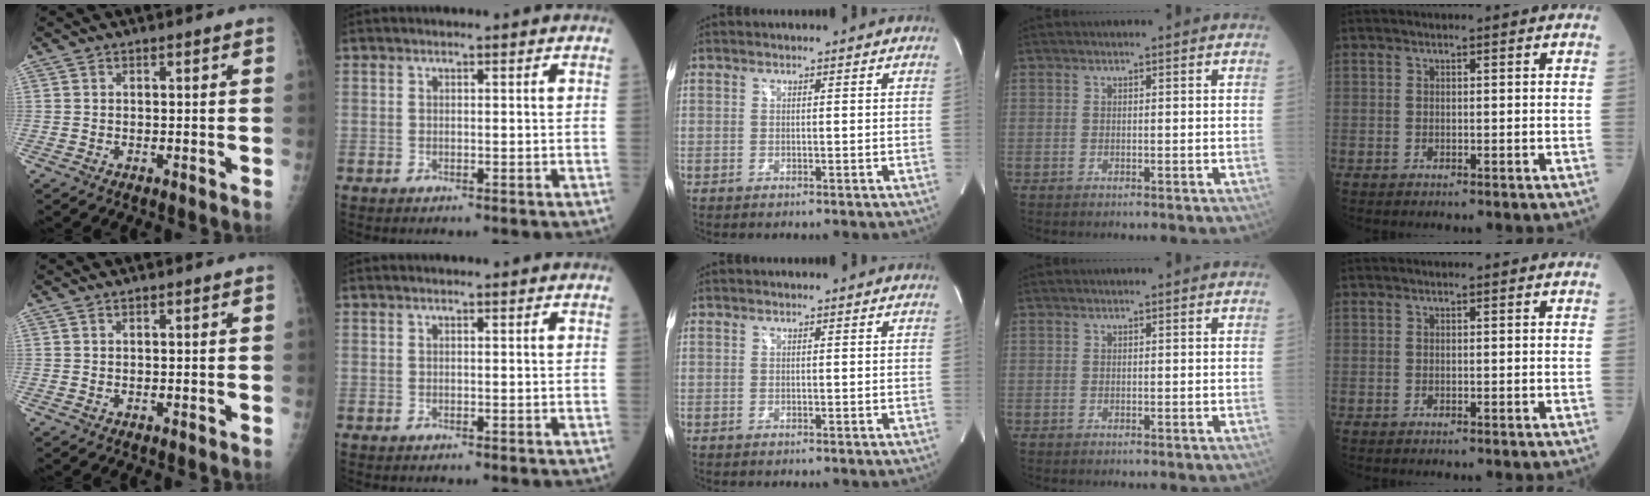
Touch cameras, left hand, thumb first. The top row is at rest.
{}